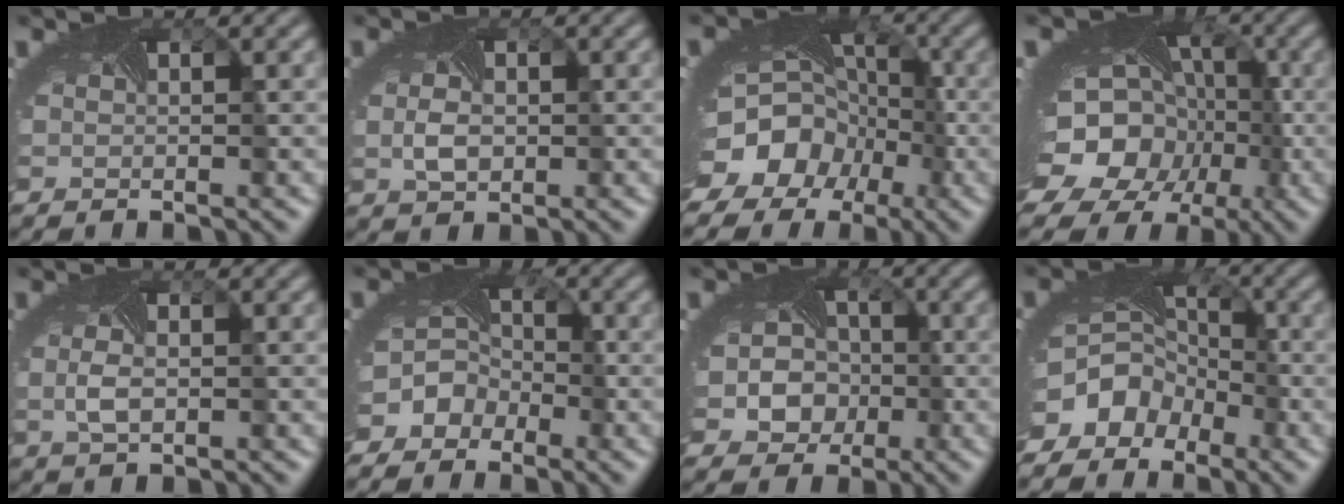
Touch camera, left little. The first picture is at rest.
{"total": 2.0, "force": [-0.3, 1.3, 1.5], "torque": [-0.039, -0.002, -0.007]}
{"total": 12.8, "force": [-5.3, 10.5, 5.1], "torque": [-0.092, -0.035, -0.097]}
{"total": 18.4, "force": [-5.9, 14.6, 9.6], "torque": [-0.166, -0.043, -0.097]}
{"total": 1.7, "force": [-0.3, 0.6, 1.5], "torque": [-0.045, -0.003, -0.004]}
{"total": 7.1, "force": [-3.7, 5.8, 1.7], "torque": [-0.024, -0.009, -0.071]}
{"total": 7.4, "force": [-1.3, 6.5, 3.3], "torque": [-0.045, -0.003, -0.043]}
{"total": 9.2, "force": [-5.2, 7.1, 3.0], "torque": [-0.055, -0.022, -0.087]}